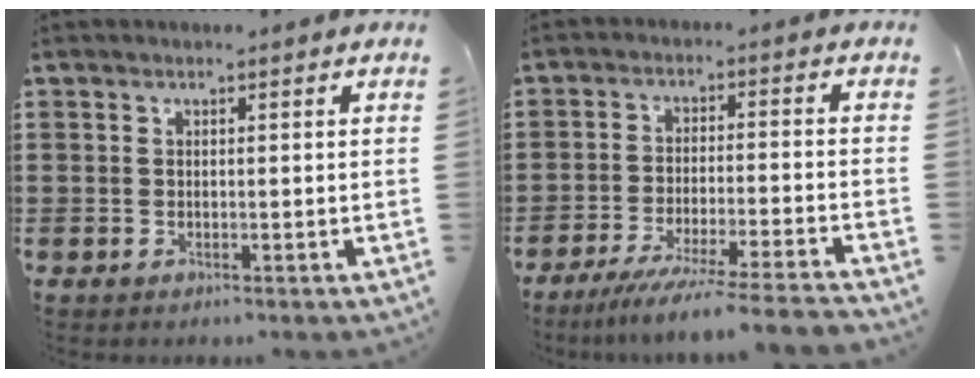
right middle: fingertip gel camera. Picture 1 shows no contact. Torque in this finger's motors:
{"motor_torque": [1.77, -0.37, 0.20, 0.13]}